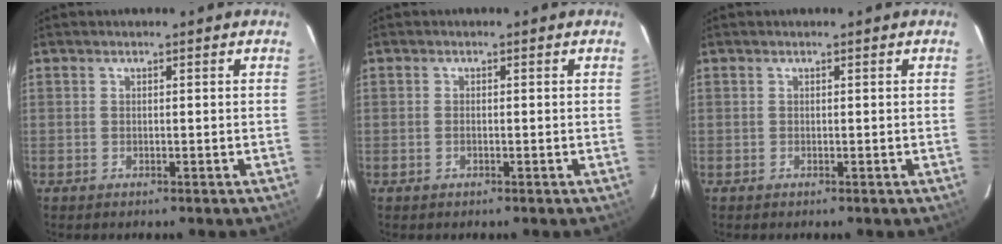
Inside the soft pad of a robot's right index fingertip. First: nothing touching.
{"total": 0.8, "force": [-0.4, 0.4, 0.6], "torque": [-0.013, 0.000, -0.007]}
{"total": 0.0}